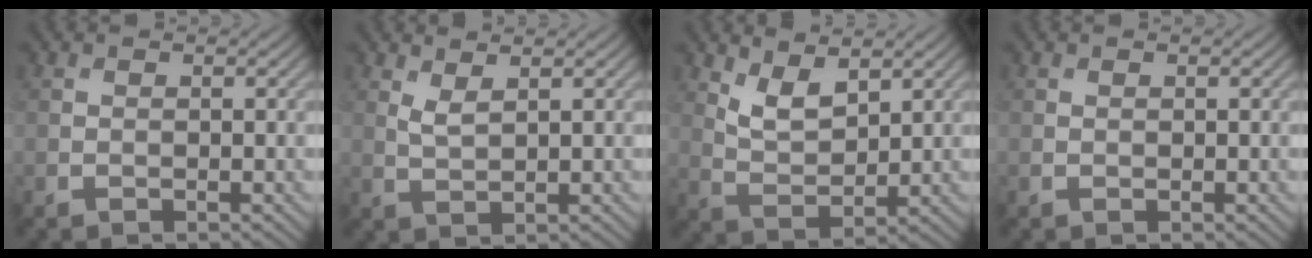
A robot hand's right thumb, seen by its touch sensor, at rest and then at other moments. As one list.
[{"total": 2.0, "force": [1.3, 0.5, 1.4], "torque": [-0.037, -0.004, 0.030]}, {"total": 4.9, "force": [3.1, 2.1, 3.1], "torque": [-0.073, -0.012, 0.064]}, {"total": 0.0}]